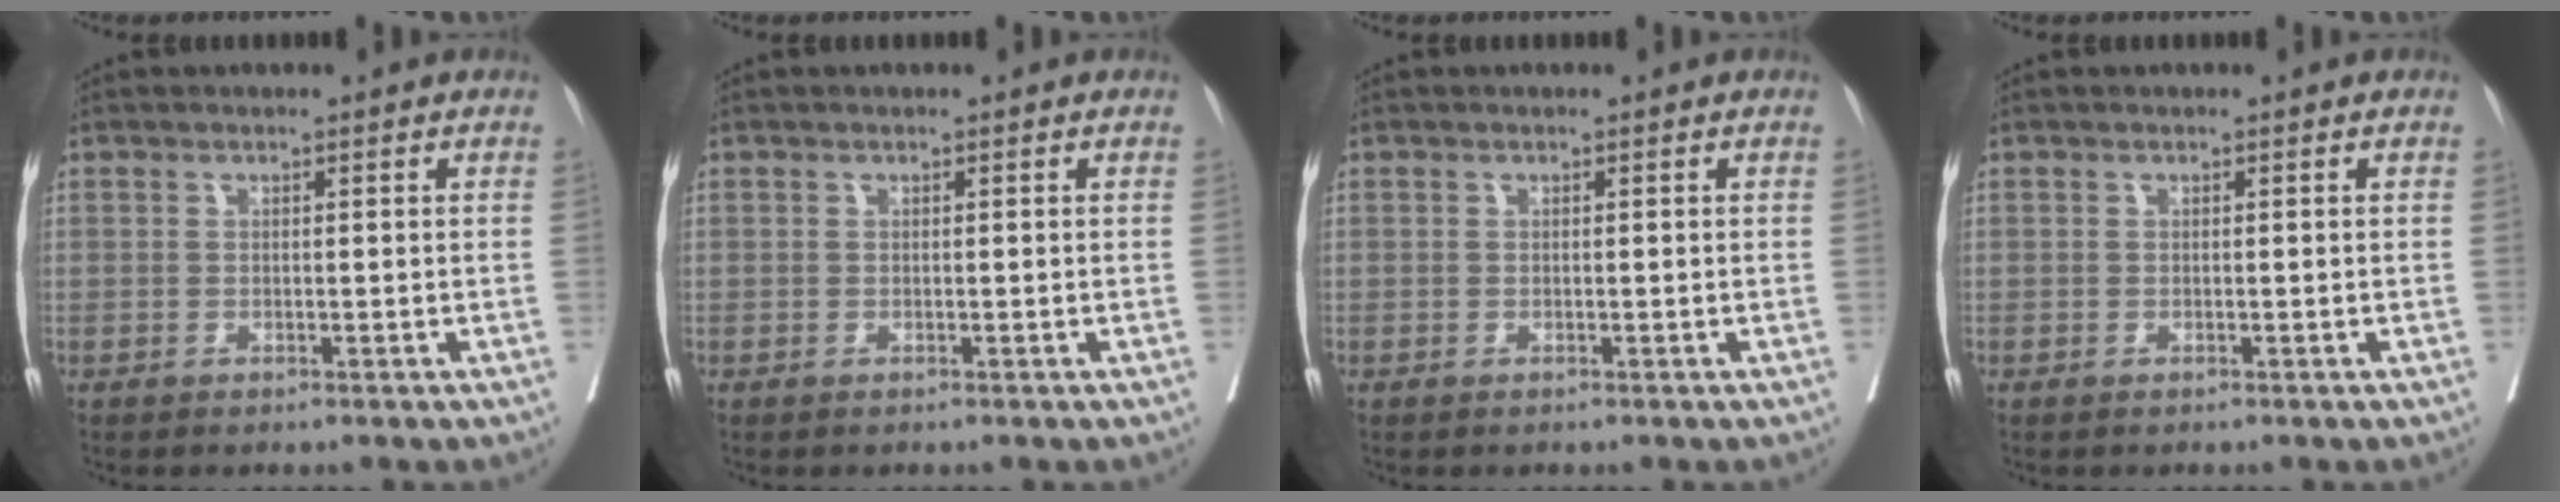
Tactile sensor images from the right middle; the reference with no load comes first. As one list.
[{"total": 0.0}, {"total": 0.0}, {"total": 0.0}]